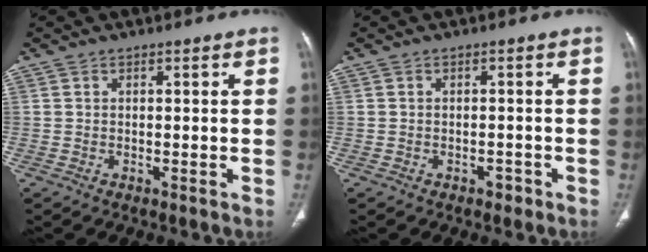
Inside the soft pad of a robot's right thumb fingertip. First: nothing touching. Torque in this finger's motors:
{"motor_torque": [-0.01, 0.26, -0.30, 0.13, 0.04]}